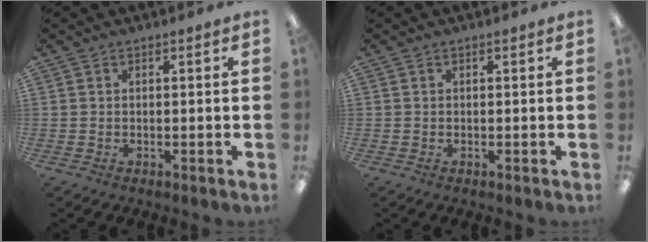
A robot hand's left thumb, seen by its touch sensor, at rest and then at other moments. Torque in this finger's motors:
{"motor_torque": [0.00, 0.00, -0.07, 0.06, 0.00]}